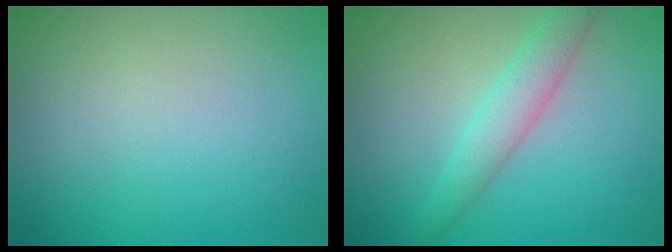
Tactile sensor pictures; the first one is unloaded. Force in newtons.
{"total": 2.9, "press": 2.9, "slide": 0.1}